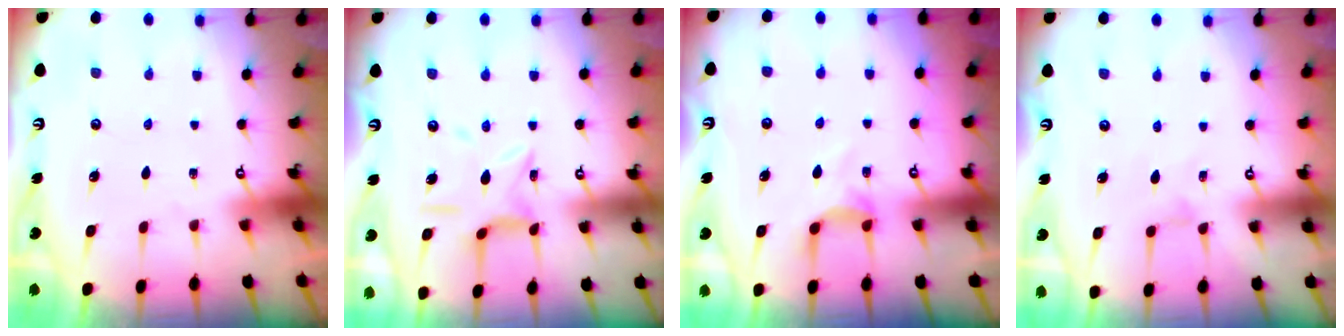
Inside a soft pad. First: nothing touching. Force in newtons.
{"total": 8.8, "press": 8.7, "slide": 0.8}
{"total": 3.7, "press": 3.6, "slide": 0.6}
{"total": 0.0}